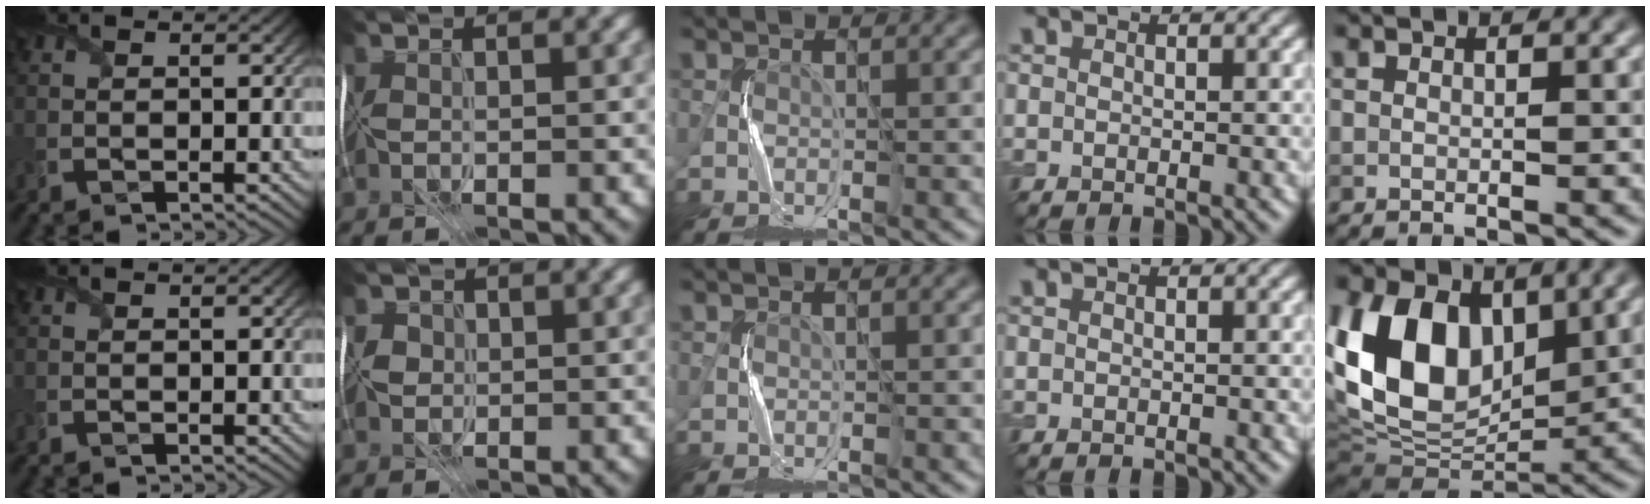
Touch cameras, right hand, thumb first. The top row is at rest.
{"index": {"total": 0.8, "force": [0.1, 0.7, -0.4], "torque": [0.015, 0.006, 0.004]}, "little": {"total": 13.1, "force": [3.0, 8.6, 9.4], "torque": [-0.197, 0.006, 0.046]}}